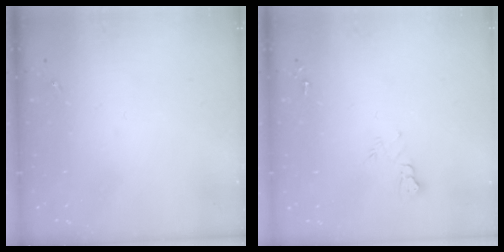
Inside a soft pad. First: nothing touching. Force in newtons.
{"total": 7.1, "press": 7.1, "slide": 0.8}